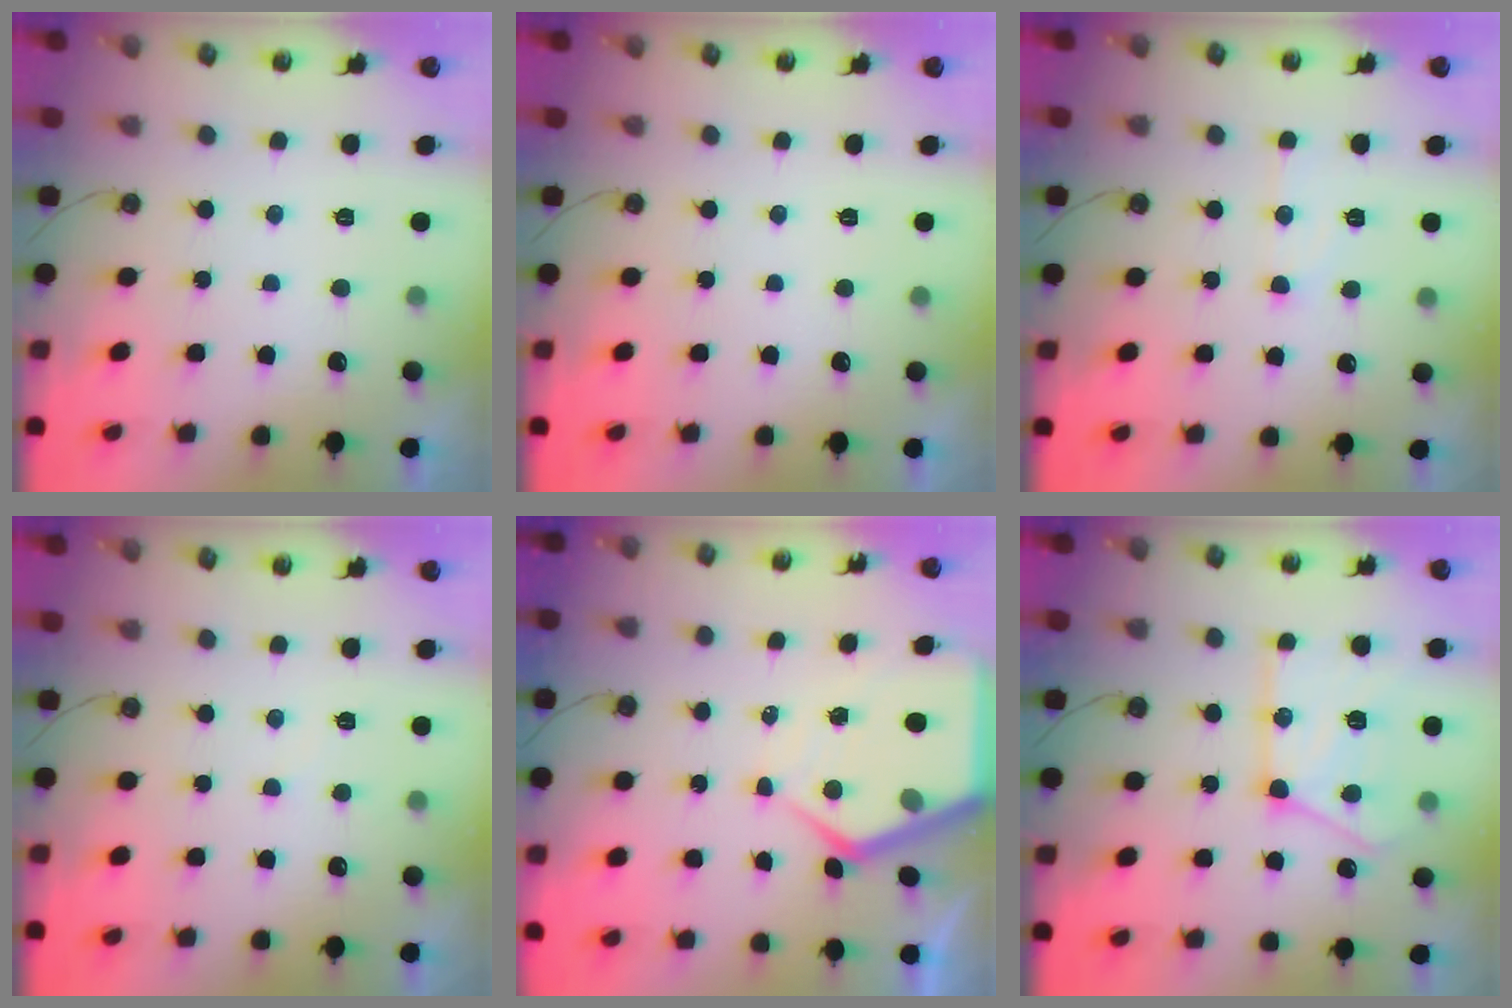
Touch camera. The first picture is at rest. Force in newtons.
{"total": 0.0}
{"total": 7.9, "press": 7.9, "slide": 0.6}
{"total": 4.5, "press": 4.4, "slide": 0.7}
{"total": 8.8, "press": 8.8, "slide": 0.9}
{"total": 17.5, "press": 17.4, "slide": 1.8}